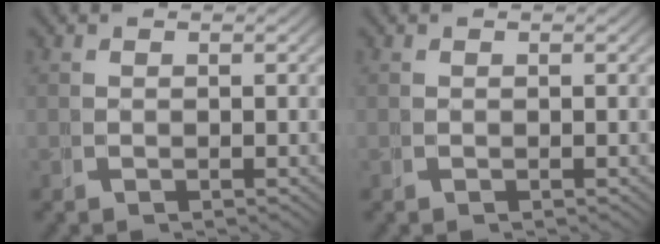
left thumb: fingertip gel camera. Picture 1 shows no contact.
{"total": 0.0}